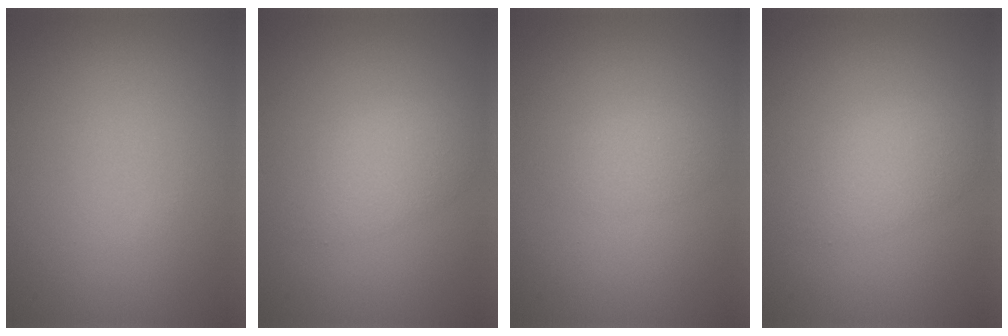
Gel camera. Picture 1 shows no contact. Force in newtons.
{"total": 2.7, "press": 2.7, "slide": 0.0}
{"total": 1.4, "press": 1.4, "slide": 0.1}
{"total": 2.7, "press": 2.7, "slide": 0.0}